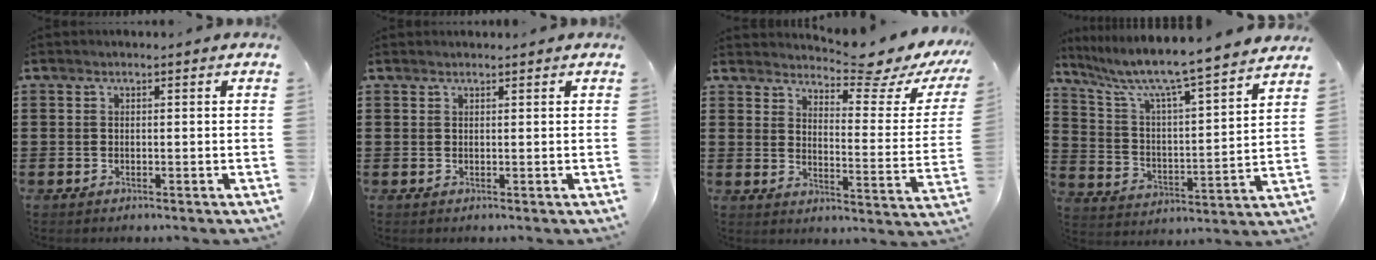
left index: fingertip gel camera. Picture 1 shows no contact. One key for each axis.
{"total": 0.7, "fx": 0.7, "fy": 0.1, "fz": -0.1, "tx": -0.001, "ty": 0.000, "tz": 0.014}
{"total": 6.3, "fx": 5.8, "fy": 0.0, "fz": 2.6, "tx": -0.048, "ty": -0.050, "tz": 0.090}
{"total": 7.0, "fx": 6.2, "fy": -0.4, "fz": 3.4, "tx": -0.095, "ty": -0.056, "tz": 0.093}